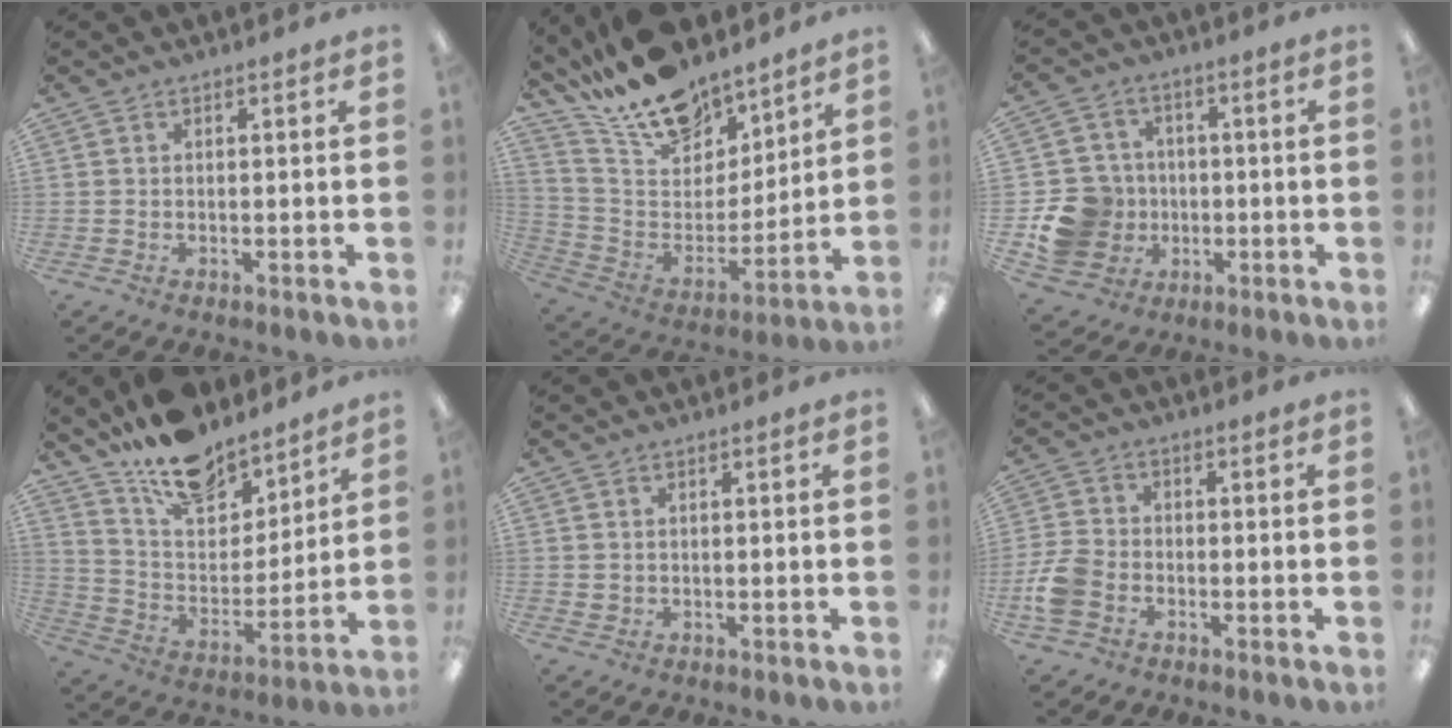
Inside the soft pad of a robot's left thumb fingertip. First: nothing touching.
{"total": 19.0, "force": [16.1, 7.7, 6.5], "torque": [-0.146, -0.110, 0.293]}
{"total": 12.5, "force": [-2.6, 11.5, 4.0], "torque": [-0.078, 0.030, -0.031]}
{"total": 16.3, "force": [13.2, 7.3, 6.0], "torque": [-0.120, -0.089, 0.242]}
{"total": 1.0, "force": [0.5, 0.9, 0.0], "torque": [-0.001, 0.004, 0.009]}
{"total": 6.7, "force": [-2.4, 4.9, 3.8], "torque": [-0.077, 0.018, -0.042]}